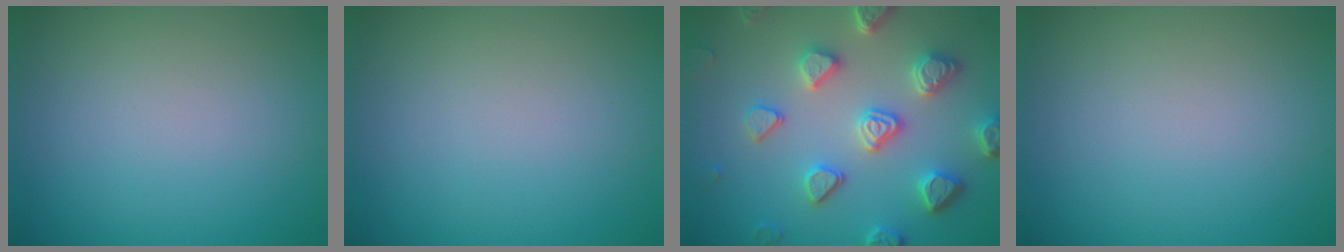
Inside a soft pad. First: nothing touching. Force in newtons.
{"total": 0.0}
{"total": 5.5, "press": 4.9, "slide": 2.6}
{"total": 0.0}